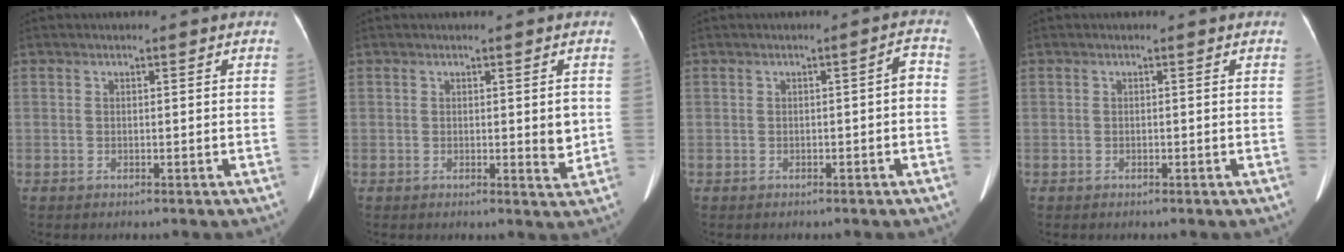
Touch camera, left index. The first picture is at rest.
{"total": 2.8, "force": [0.2, 0.8, 2.7], "torque": [-0.032, -0.005, 0.004]}
{"total": 2.1, "force": [-0.5, 0.5, 2.0], "torque": [-0.017, 0.013, -0.009]}
{"total": 0.0}